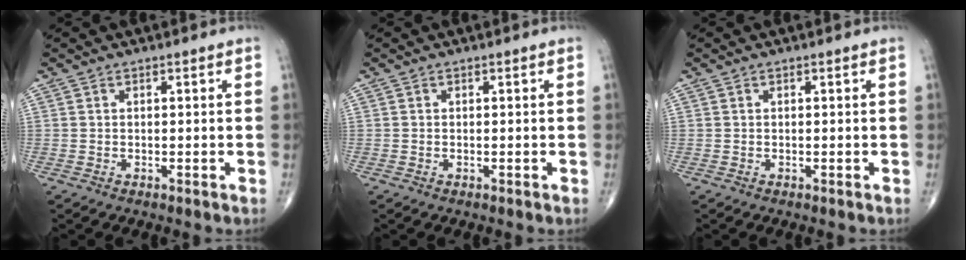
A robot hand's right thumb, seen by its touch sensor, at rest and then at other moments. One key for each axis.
{"total": 0.0}
{"total": 0.0}